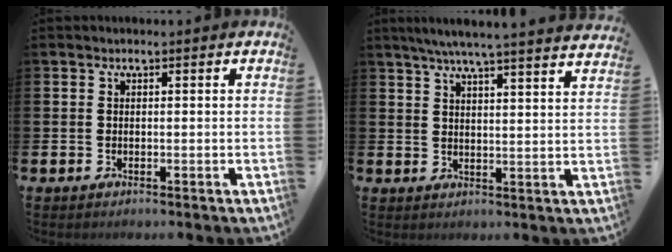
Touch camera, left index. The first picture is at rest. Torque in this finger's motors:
{"motor_torque": [0.91, -1.23, 0.49, 0.13]}